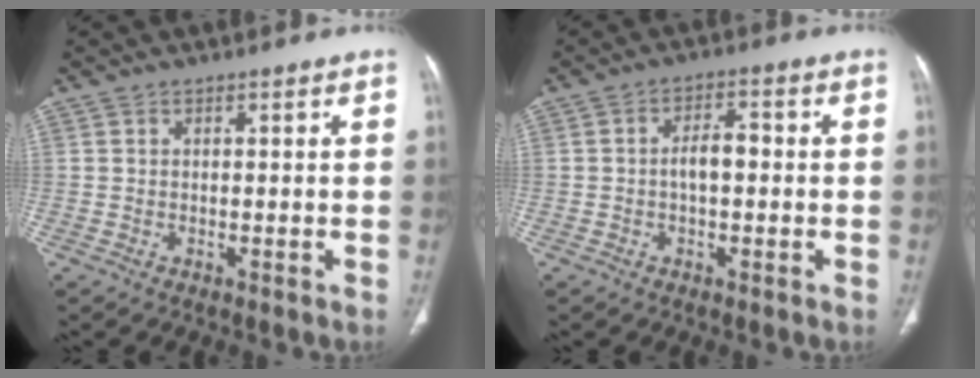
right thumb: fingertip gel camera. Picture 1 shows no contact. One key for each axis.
{"total": 4.5, "fx": -0.4, "fy": 2.3, "fz": 3.8, "tx": -0.061, "ty": 0.015, "tz": -0.011}